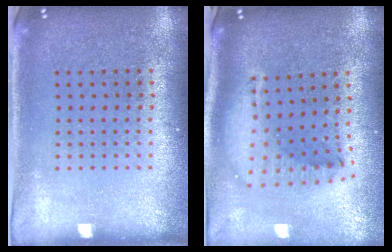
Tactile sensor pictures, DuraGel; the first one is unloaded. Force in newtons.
{"total": 1.9, "press": 1.5, "slide": 1.2}